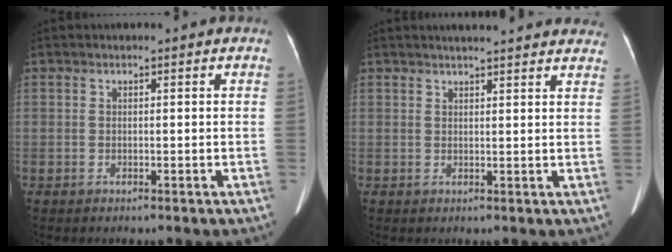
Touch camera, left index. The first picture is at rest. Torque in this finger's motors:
{"motor_torque": [0.17, -0.42, -0.03, -0.01]}